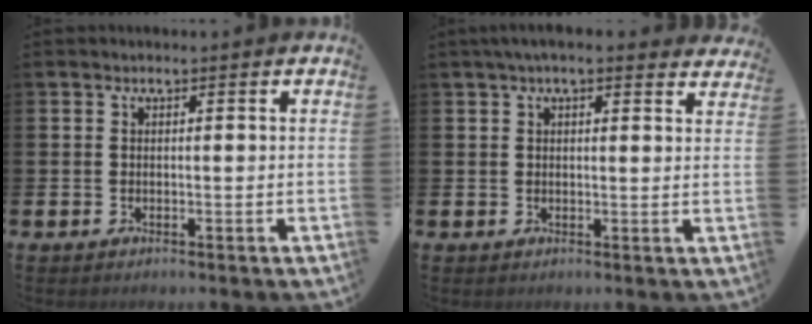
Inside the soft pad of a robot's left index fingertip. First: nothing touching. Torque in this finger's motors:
{"motor_torque": [1.16, -0.98, 0.45, 0.21]}